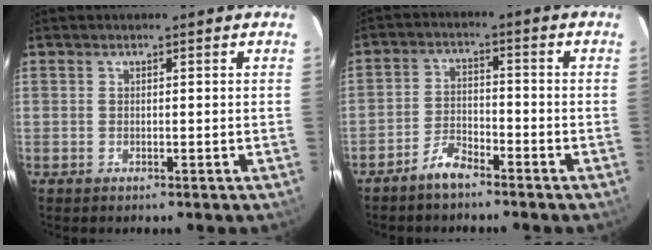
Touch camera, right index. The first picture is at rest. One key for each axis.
{"total": 4.6, "fx": -3.9, "fy": 1.4, "fz": 2.0, "tx": -0.054, "ty": 0.010, "tz": -0.076}